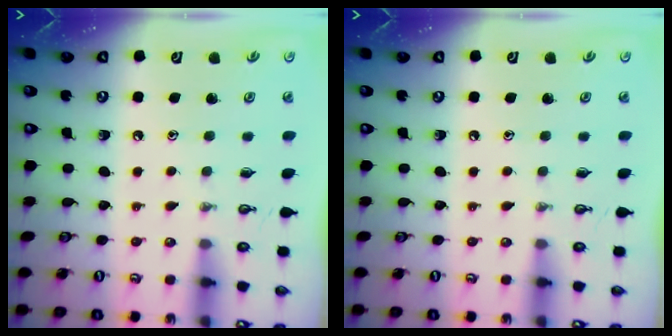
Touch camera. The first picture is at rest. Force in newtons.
{"total": 0.0}